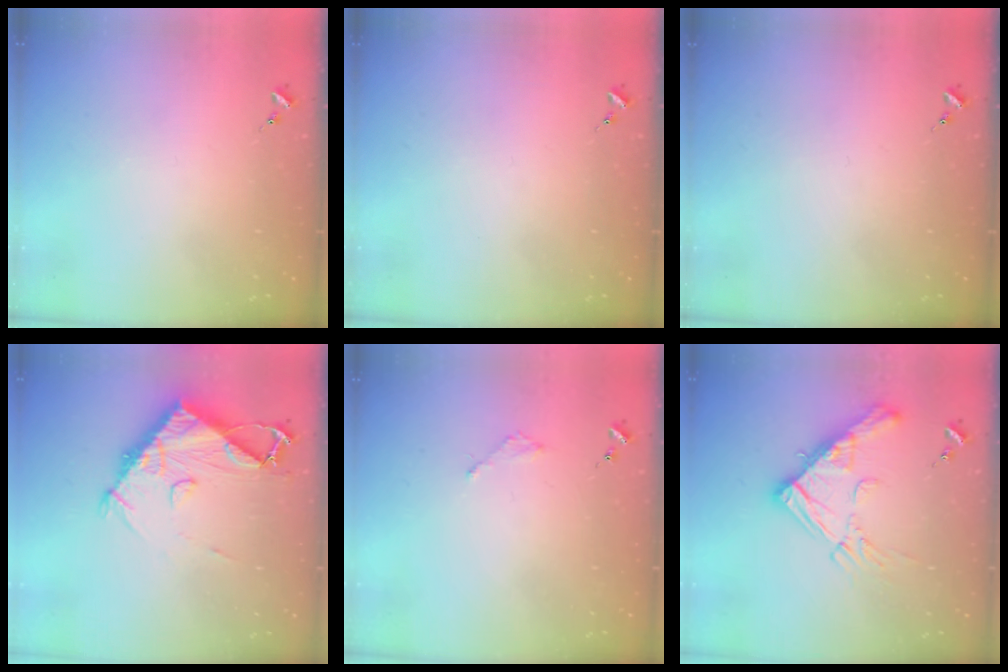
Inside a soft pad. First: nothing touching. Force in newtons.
{"total": 0.0}
{"total": 0.0}
{"total": 10.6, "press": 10.5, "slide": 1.0}
{"total": 2.0, "press": 2.0, "slide": 0.3}
{"total": 17.3, "press": 17.2, "slide": 1.7}